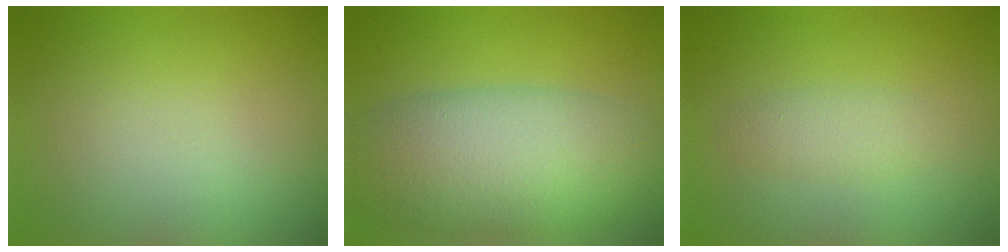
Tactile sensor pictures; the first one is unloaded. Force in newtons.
{"total": 8.9, "press": 8.9, "slide": 0.4}
{"total": 1.6, "press": 1.6, "slide": 0.0}